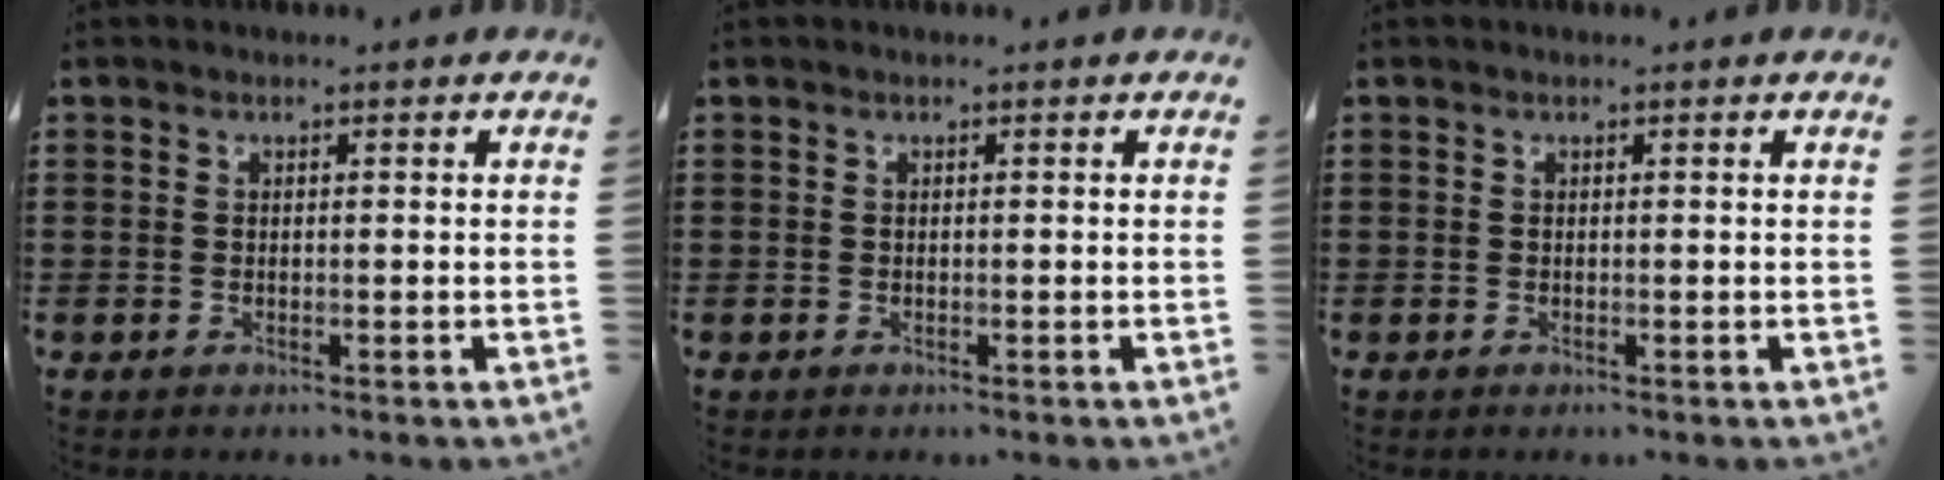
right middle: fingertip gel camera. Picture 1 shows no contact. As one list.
[{"total": 0.0}, {"total": 0.0}]